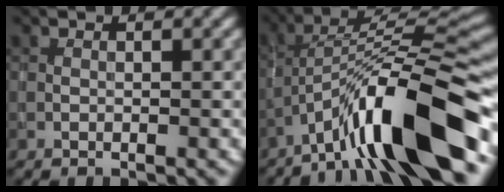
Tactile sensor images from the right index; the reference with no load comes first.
{"total": 12.5, "force": [-6.5, 2.7, 10.3], "torque": [-0.161, 0.020, -0.109]}